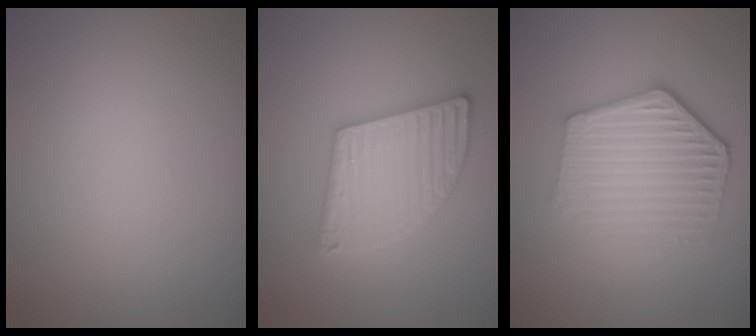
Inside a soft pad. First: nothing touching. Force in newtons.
{"total": 5.4, "press": 5.4, "slide": 0.6}
{"total": 5.4, "press": 4.4, "slide": 3.2}